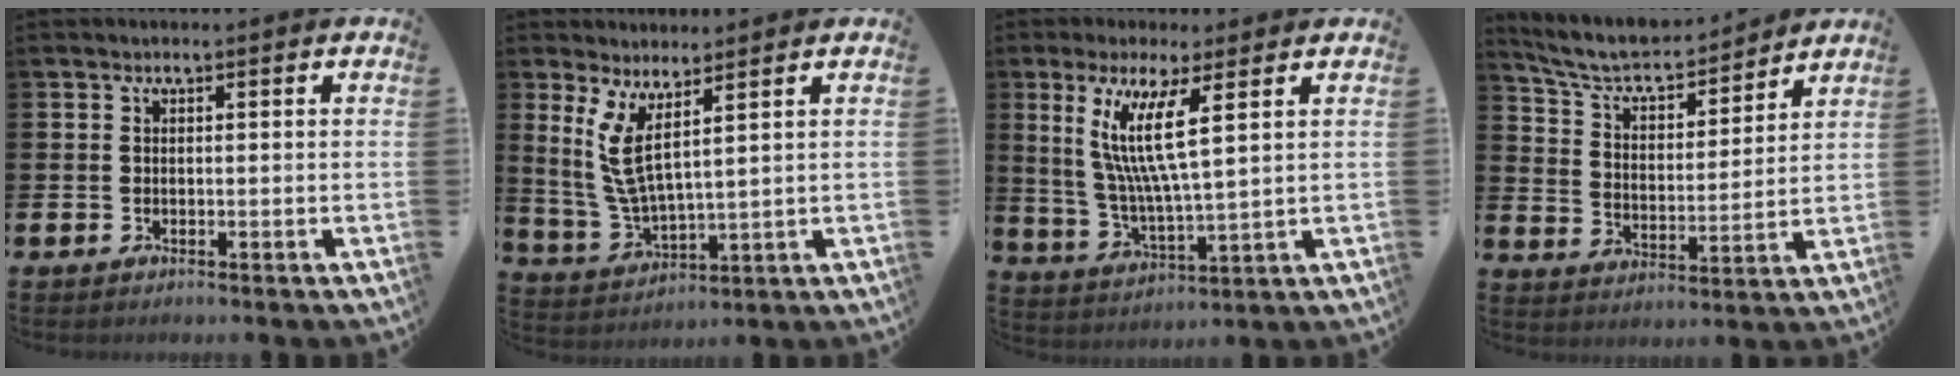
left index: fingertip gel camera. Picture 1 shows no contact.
{"total": 6.0, "force": [3.9, 1.4, 4.4], "torque": [-0.102, -0.028, 0.068]}
{"total": 9.6, "force": [5.1, 1.3, 8.0], "torque": [-0.158, -0.017, 0.086]}
{"total": 7.3, "force": [6.8, 1.6, 2.3], "torque": [-0.078, -0.051, 0.114]}